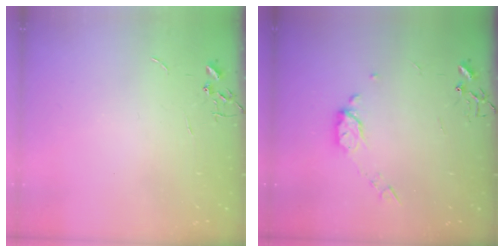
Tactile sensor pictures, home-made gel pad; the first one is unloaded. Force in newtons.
{"total": 8.4, "press": 8.3, "slide": 1.0}